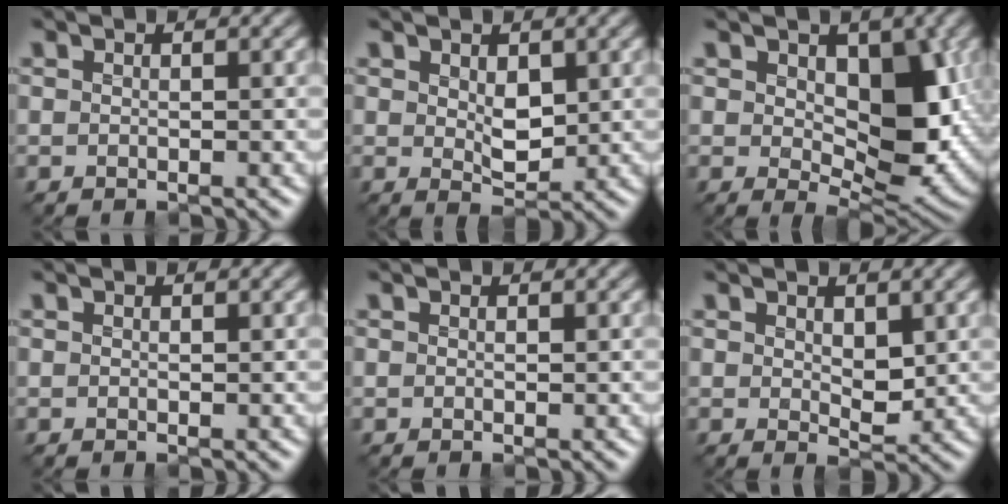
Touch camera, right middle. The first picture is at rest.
{"total": 2.6, "force": [0.5, 1.6, 2.0], "torque": [-0.039, -0.008, 0.010]}
{"total": 7.9, "force": [1.3, 4.6, 6.3], "torque": [-0.100, -0.018, 0.019]}
{"total": 0.0}
{"total": 0.0}
{"total": 2.3, "force": [0.7, 1.3, 1.8], "torque": [-0.033, -0.007, 0.011]}